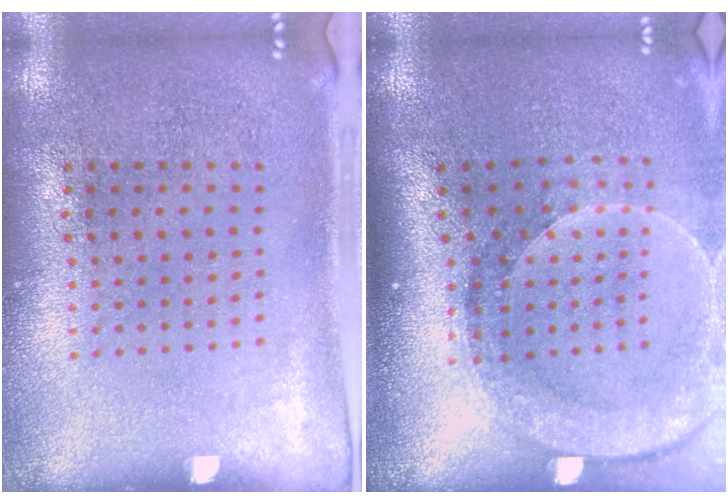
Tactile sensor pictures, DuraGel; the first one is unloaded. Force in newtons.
{"total": 2.6, "press": 2.0, "slide": 1.7}